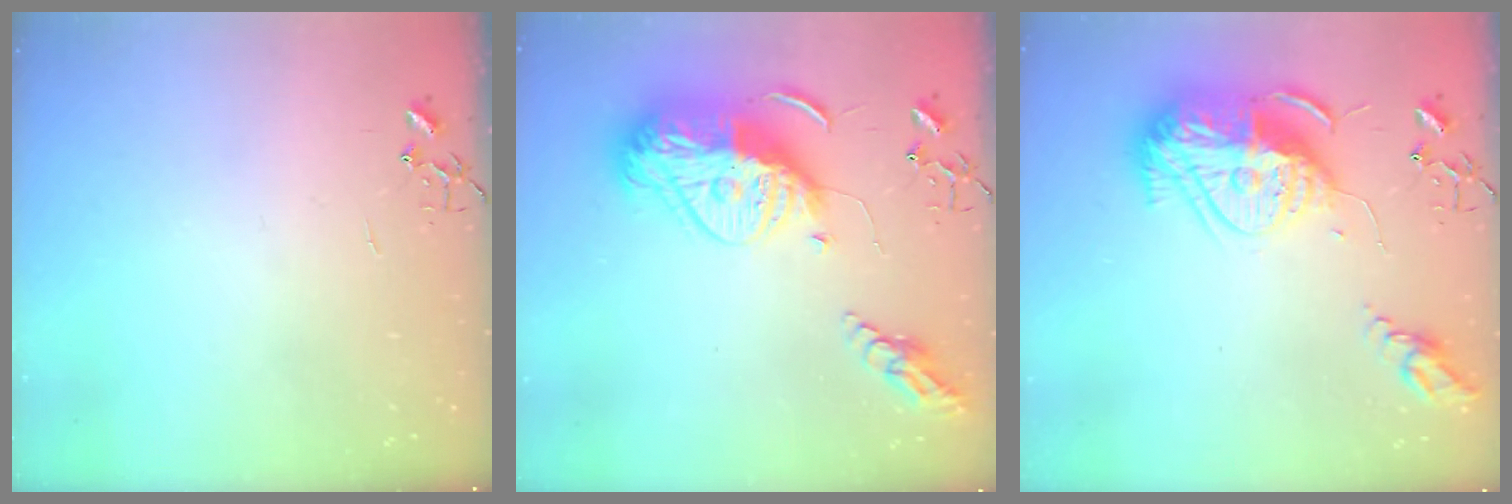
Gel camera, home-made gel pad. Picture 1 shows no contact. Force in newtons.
{"total": 20.4, "press": 20.4, "slide": 1.7}
{"total": 18.8, "press": 18.7, "slide": 1.9}